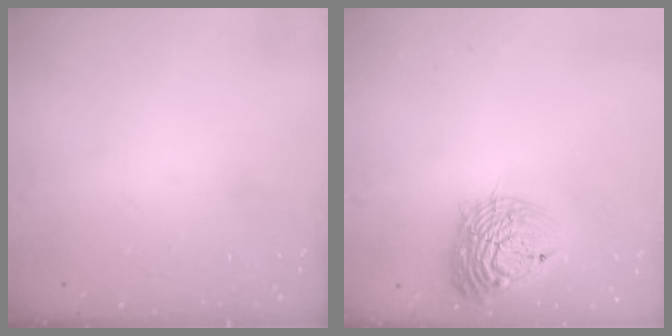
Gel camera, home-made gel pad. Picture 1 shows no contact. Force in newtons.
{"total": 14.7, "press": 14.5, "slide": 2.2}